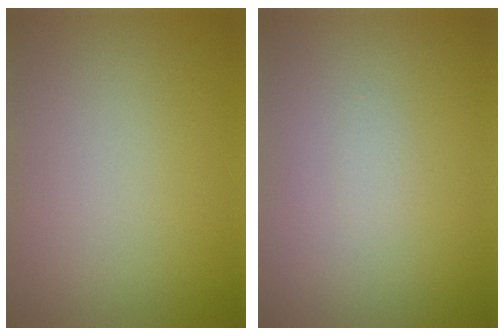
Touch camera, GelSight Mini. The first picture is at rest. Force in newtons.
{"total": 0.5, "press": 0.5, "slide": 0.0}